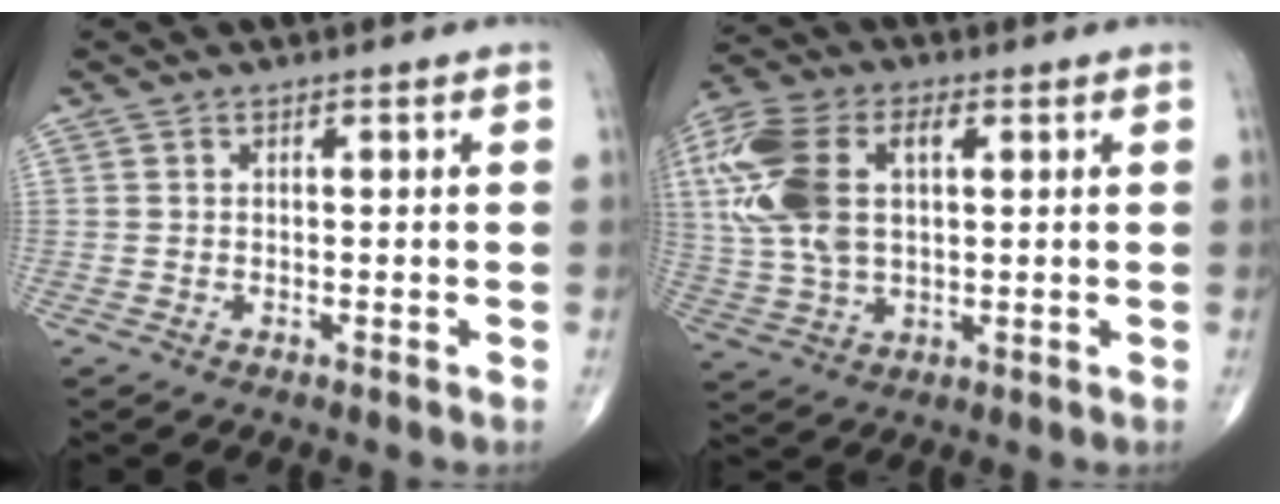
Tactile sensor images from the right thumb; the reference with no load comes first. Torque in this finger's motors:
{"motor_torque": [1.99, 2.30, 1.43, 0.25, 0.17]}